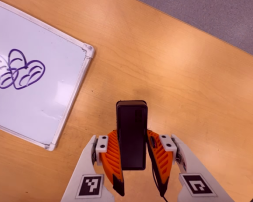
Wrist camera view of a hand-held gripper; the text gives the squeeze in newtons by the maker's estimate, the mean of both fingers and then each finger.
{"total": 4.5, "left": 3.4, "right": 5.7}